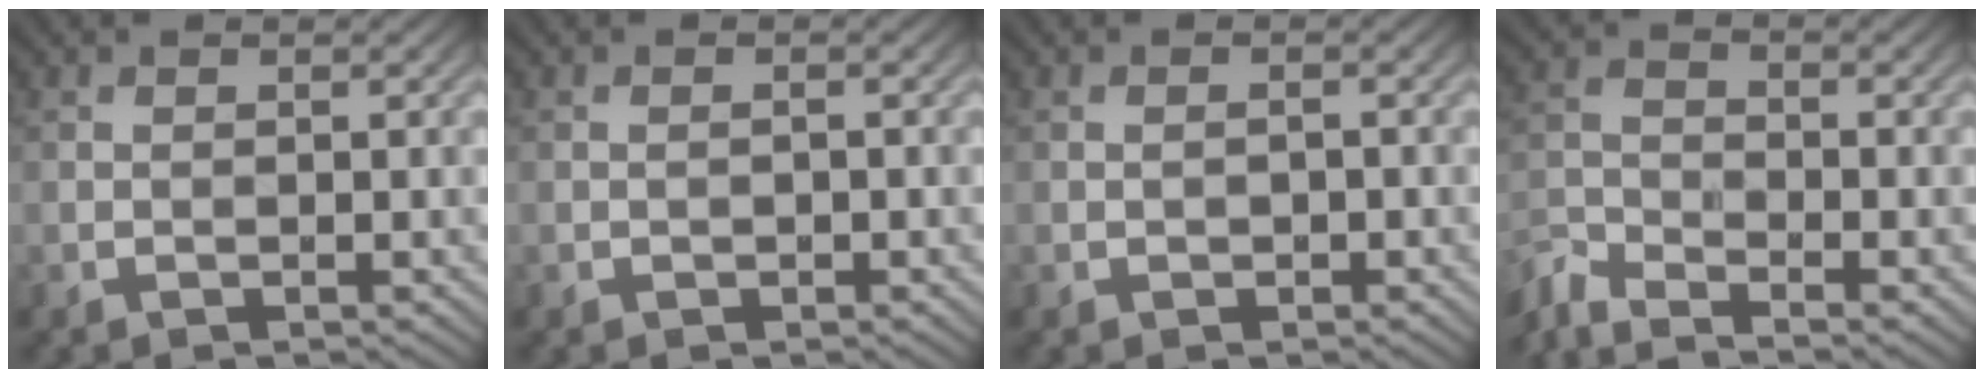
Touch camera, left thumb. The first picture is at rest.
{"total": 0.7, "force": [-0.3, 0.3, 0.5], "torque": [-0.008, 0.002, -0.005]}
{"total": 1.0, "force": [-0.4, 0.6, 0.7], "torque": [-0.012, 0.003, -0.008]}
{"total": 5.5, "force": [-4.8, 1.2, 2.2], "torque": [-0.057, -0.015, -0.108]}